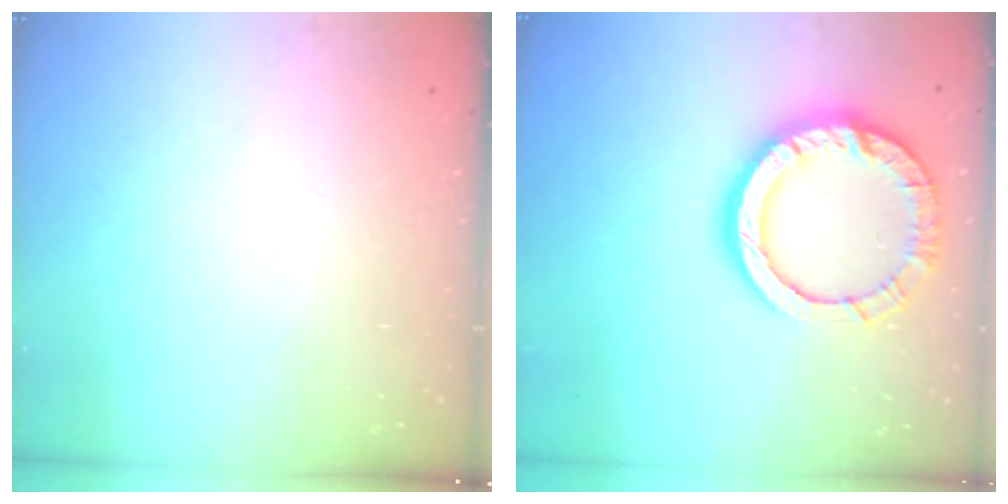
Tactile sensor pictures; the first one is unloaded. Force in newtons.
{"total": 16.2, "press": 16.2, "slide": 1.4}